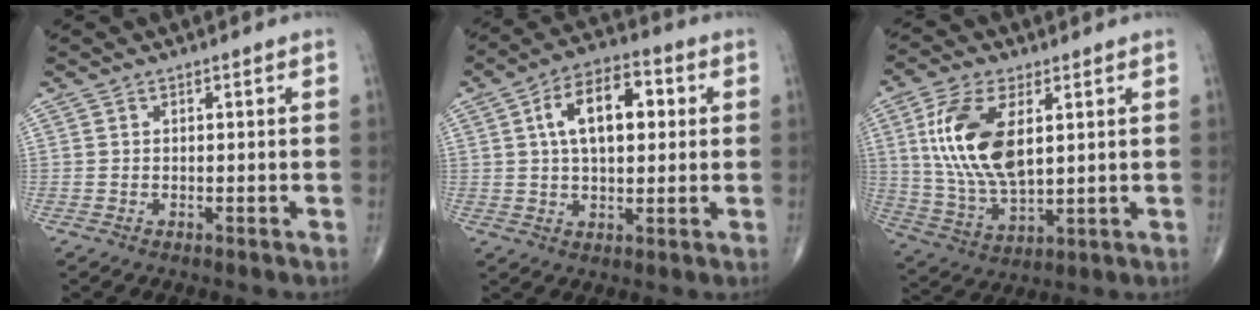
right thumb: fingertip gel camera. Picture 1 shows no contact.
{"total": 12.9, "force": [2.8, 7.0, 10.4], "torque": [-0.156, 0.016, 0.040]}
{"total": 15.7, "force": [4.0, 7.8, 13.0], "torque": [-0.258, -0.015, 0.084]}